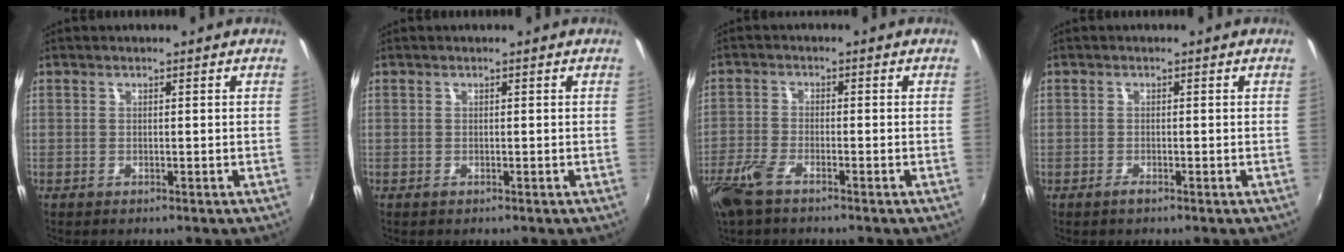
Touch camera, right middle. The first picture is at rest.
{"total": 0.0}
{"total": 6.2, "force": [-4.4, 2.0, 3.9], "torque": [-0.102, -0.010, -0.092]}
{"total": 1.0, "force": [-0.8, 0.4, 0.4], "torque": [-0.007, -0.005, -0.019]}